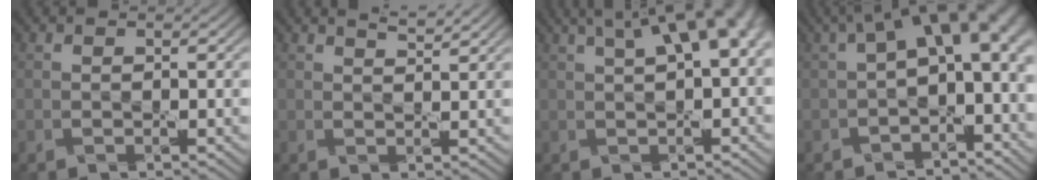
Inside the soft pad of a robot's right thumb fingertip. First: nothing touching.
{"total": 1.9, "force": [1.6, 0.2, 1.0], "torque": [-0.017, -0.001, 0.027]}
{"total": 8.2, "force": [2.7, 2.7, 7.2], "torque": [-0.098, 0.025, 0.036]}
{"total": 11.3, "force": [1.0, 5.9, 9.6], "torque": [-0.138, -0.001, 0.017]}